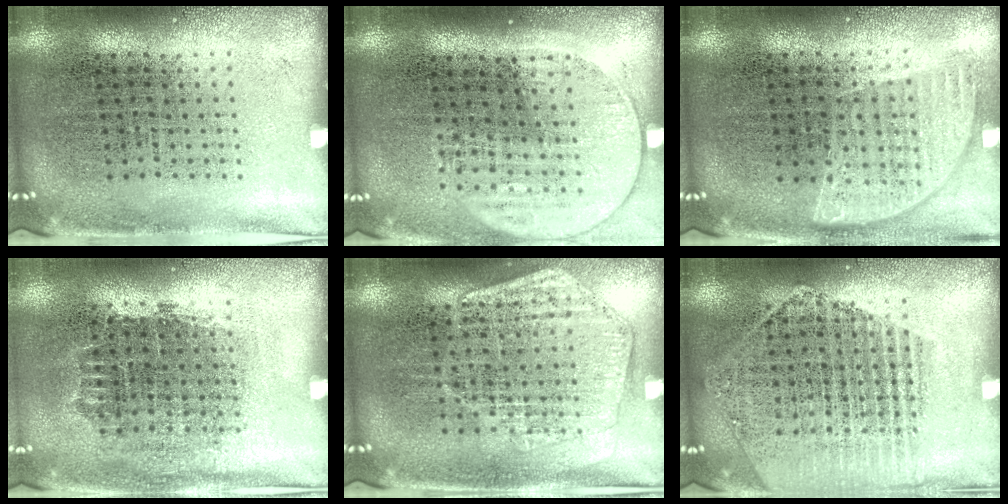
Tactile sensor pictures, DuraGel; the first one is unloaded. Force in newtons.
{"total": 1.6, "press": 1.5, "slide": 0.7}
{"total": 0.9, "press": 0.8, "slide": 0.2}
{"total": 0.8, "press": 0.8, "slide": 0.3}
{"total": 1.4, "press": 1.4, "slide": 0.4}
{"total": 1.6, "press": 1.5, "slide": 0.4}